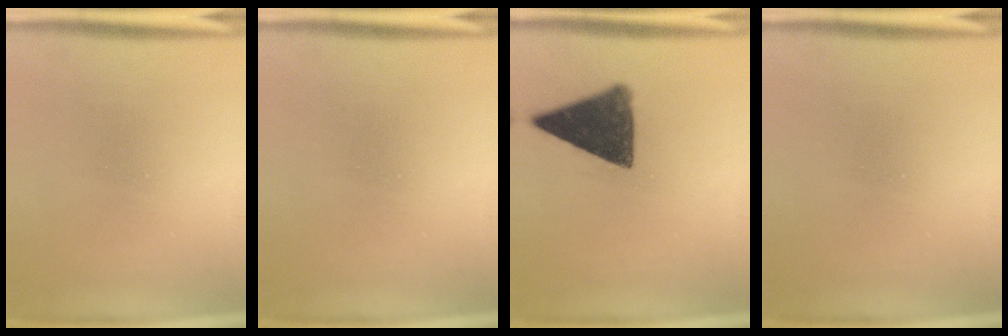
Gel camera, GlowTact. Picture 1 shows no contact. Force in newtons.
{"total": 0.0}
{"total": 11.4}
{"total": 0.0}